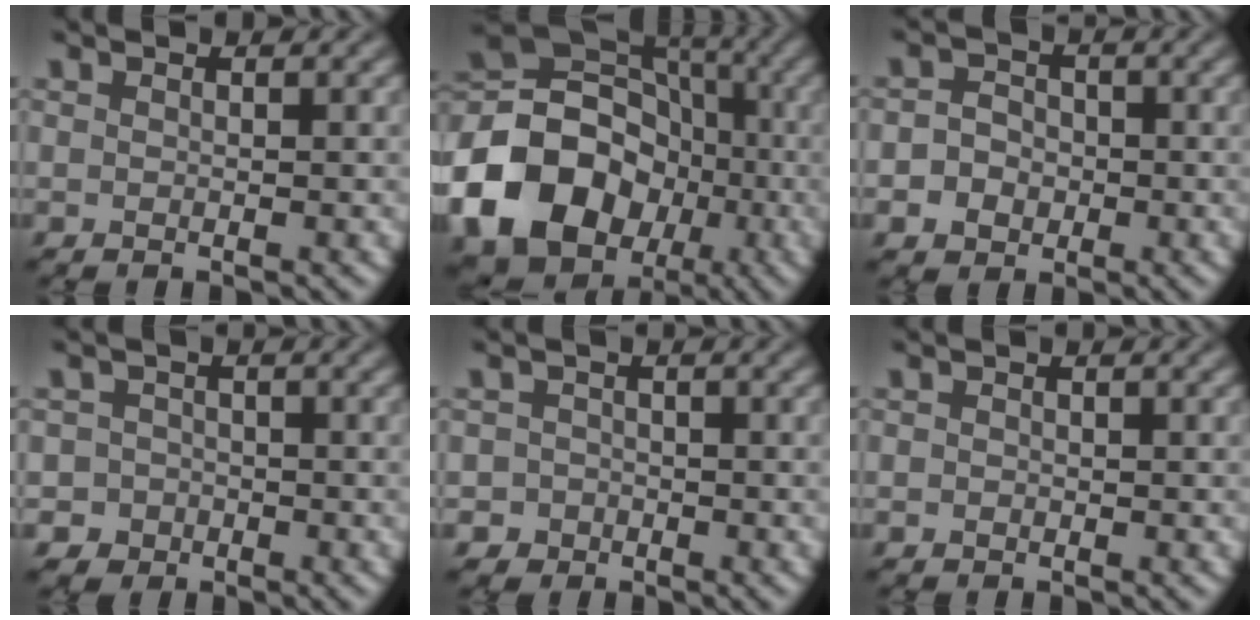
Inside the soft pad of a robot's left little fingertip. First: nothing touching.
{"total": 19.7, "force": [-6.8, 16.5, 8.3], "torque": [-0.170, -0.019, -0.142]}
{"total": 3.3, "force": [-0.8, 3.0, 1.2], "torque": [0.004, 0.007, -0.029]}
{"total": 2.9, "force": [-1.2, 2.6, 0.0], "torque": [0.031, 0.003, -0.026]}
{"total": 2.1, "force": [-1.0, 1.8, -0.1], "torque": [0.027, 0.006, -0.020]}
{"total": 0.5, "force": [-0.2, 0.5, 0.2], "torque": [-0.001, -0.003, -0.003]}